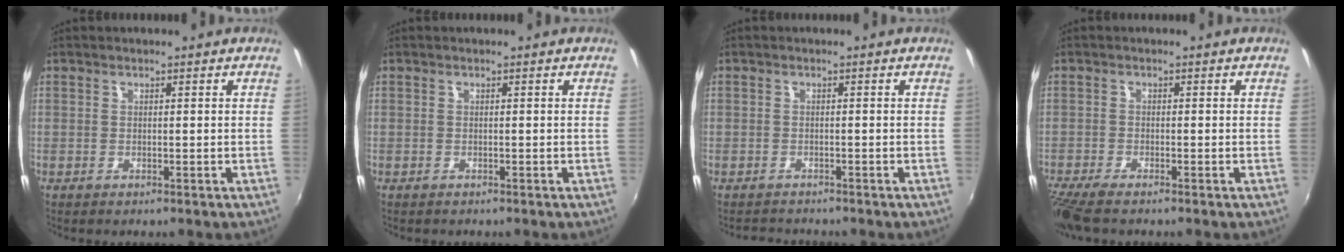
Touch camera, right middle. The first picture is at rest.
{"total": 0.0}
{"total": 2.2, "force": [-2.1, 0.6, 0.0], "torque": [-0.010, 0.003, -0.037]}
{"total": 5.7, "force": [-4.6, 0.9, 3.2], "torque": [-0.082, -0.031, -0.088]}